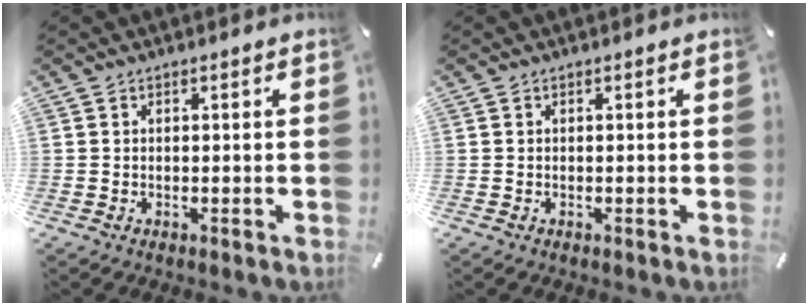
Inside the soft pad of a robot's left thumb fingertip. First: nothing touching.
{"total": 0.0}